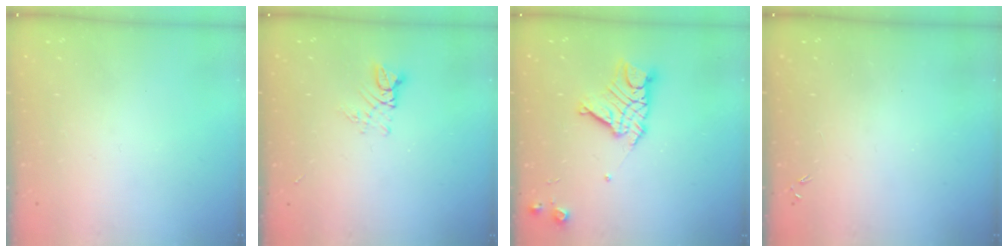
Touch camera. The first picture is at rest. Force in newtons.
{"total": 4.5, "press": 4.5, "slide": 0.3}
{"total": 13.4, "press": 13.3, "slide": 1.2}
{"total": 0.0}